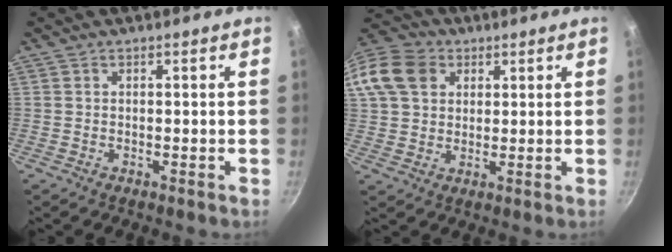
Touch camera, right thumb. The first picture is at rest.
{"total": 15.5, "force": [5.3, 12.2, 8.0], "torque": [-0.167, 0.021, 0.088]}